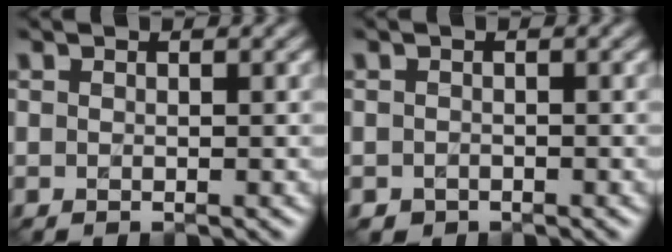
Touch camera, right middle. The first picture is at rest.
{"total": 0.8, "force": [-0.5, 0.7, 0.0], "torque": [0.000, -0.006, -0.006]}